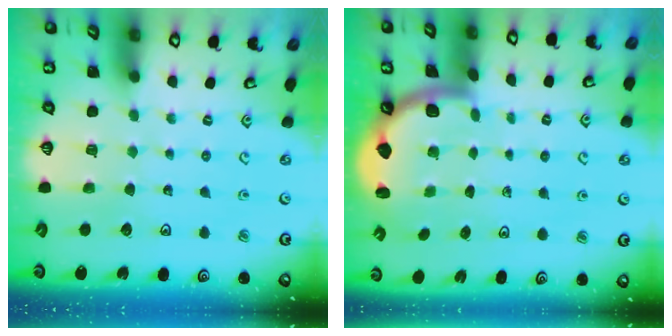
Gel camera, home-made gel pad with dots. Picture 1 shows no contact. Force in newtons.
{"total": 1.8, "press": 1.8, "slide": 0.1}